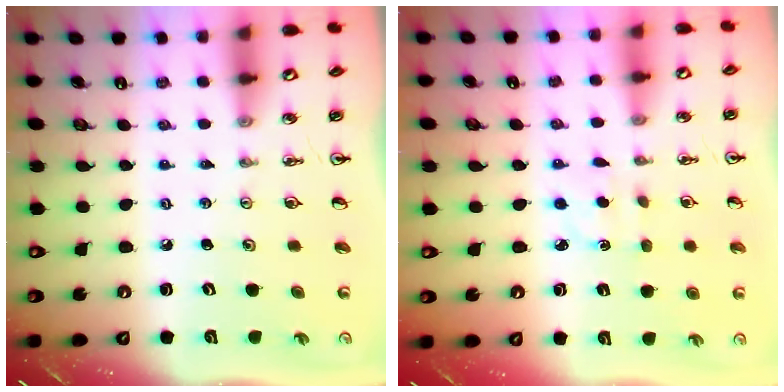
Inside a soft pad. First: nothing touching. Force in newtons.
{"total": 2.0, "press": 1.9, "slide": 0.7}